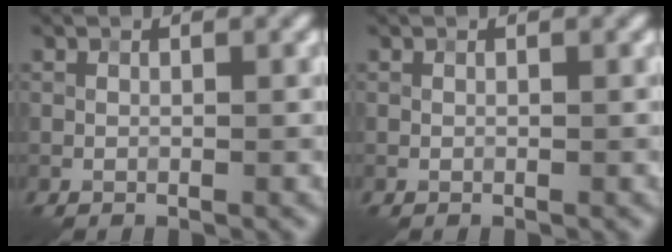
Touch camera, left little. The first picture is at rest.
{"total": 0.0}